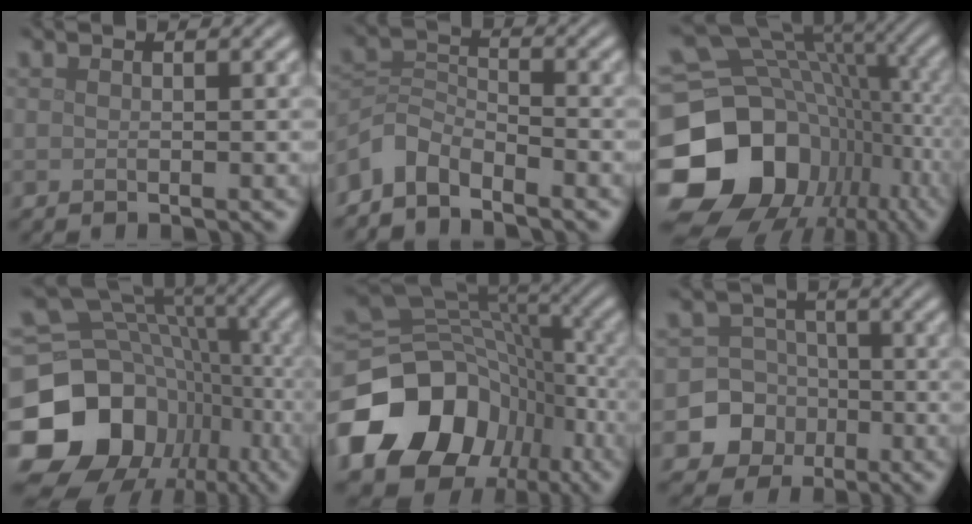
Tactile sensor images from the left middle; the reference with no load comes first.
{"total": 3.8, "force": [-3.3, 1.6, 1.1], "torque": [-0.021, 0.002, -0.081]}
{"total": 19.1, "force": [-4.6, 15.2, 10.5], "torque": [-0.218, -0.008, -0.061]}
{"total": 18.4, "force": [-5.6, 15.1, 8.8], "torque": [-0.189, 0.008, -0.094]}
{"total": 15.3, "force": [-6.0, 12.1, 7.3], "torque": [-0.156, -0.030, -0.093]}
{"total": 6.4, "force": [-2.4, 5.8, 0.9], "torque": [0.005, -0.003, -0.068]}